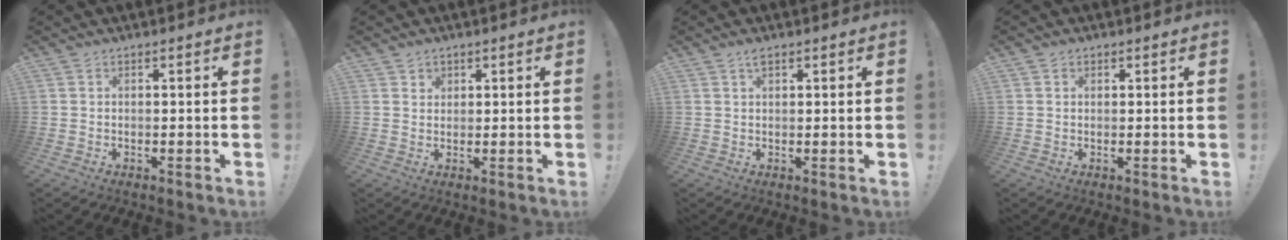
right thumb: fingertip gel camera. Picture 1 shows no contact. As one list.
[{"total": 2.4, "force": [1.6, 1.8, 0.3], "torque": [0.005, -0.010, 0.026]}, {"total": 2.0, "force": [1.3, 0.7, 1.4], "torque": [-0.014, -0.005, 0.020]}, {"total": 0.9, "force": [0.5, 0.7, 0.1], "torque": [0.001, 0.000, 0.010]}]